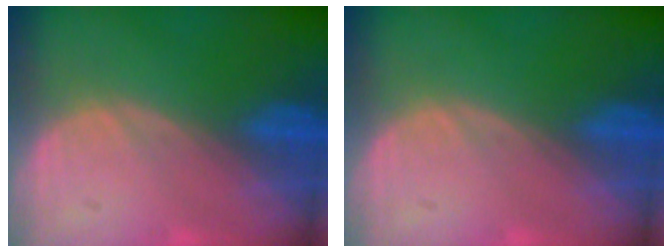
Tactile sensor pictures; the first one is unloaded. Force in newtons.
{"total": 0.0}